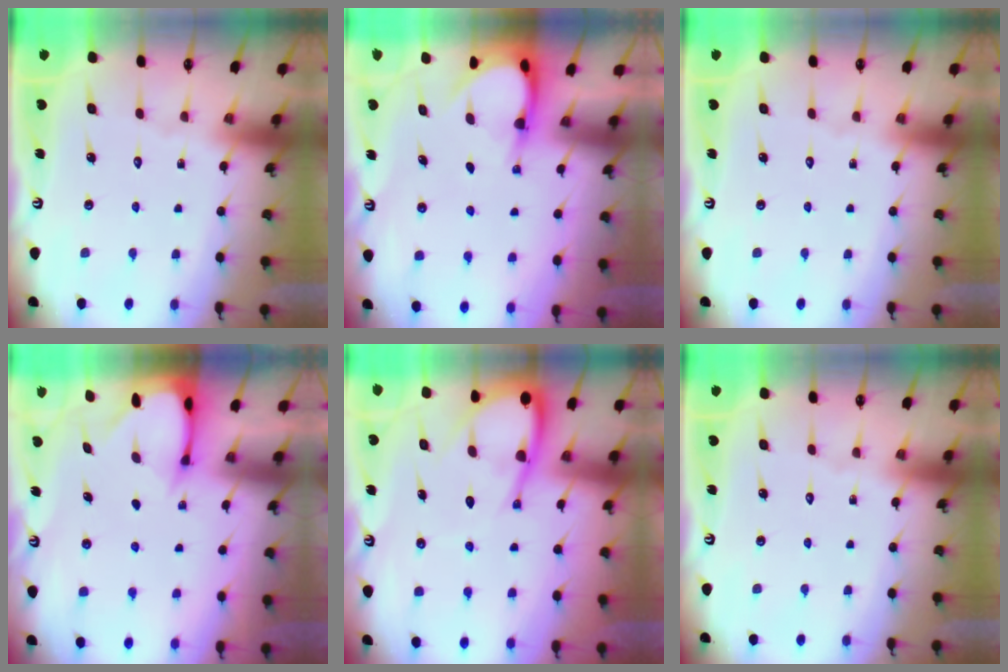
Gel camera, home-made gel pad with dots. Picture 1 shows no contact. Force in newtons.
{"total": 3.9, "press": 3.9, "slide": 0.3}
{"total": 0.0}
{"total": 2.5, "press": 2.5, "slide": 0.3}
{"total": 9.8, "press": 9.7, "slide": 1.1}
{"total": 0.0}